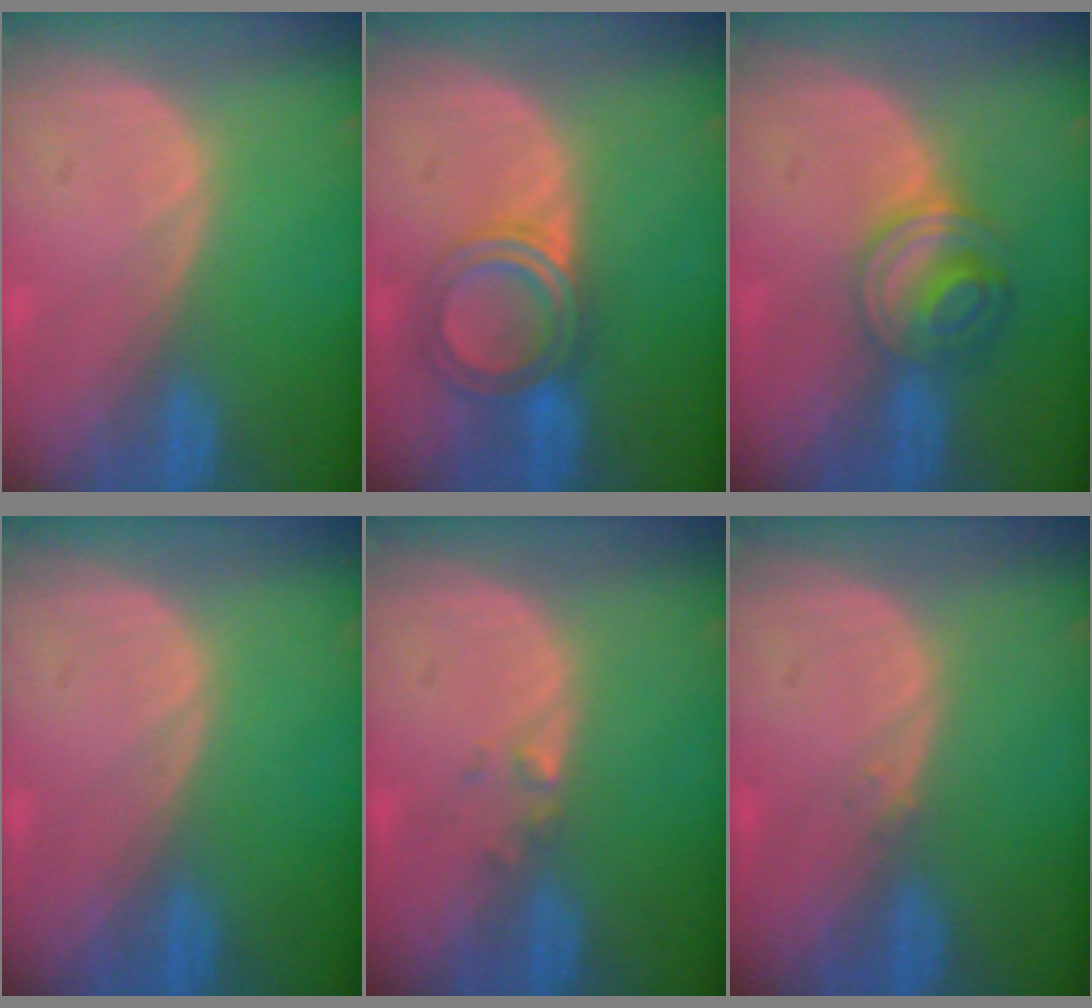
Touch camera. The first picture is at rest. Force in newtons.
{"total": 5.3, "press": 5.2, "slide": 0.4}
{"total": 6.2, "press": 5.4, "slide": 3.0}
{"total": 0.0}
{"total": 1.3, "press": 1.0, "slide": 0.8}
{"total": 0.6, "press": 0.5, "slide": 0.3}